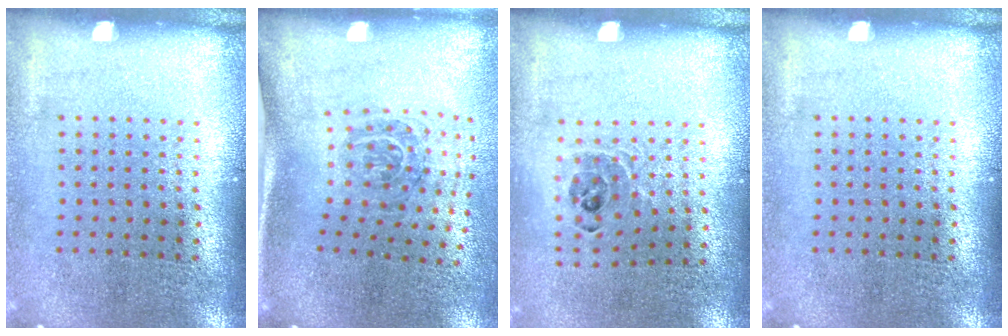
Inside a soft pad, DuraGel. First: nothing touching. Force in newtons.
{"total": 1.8, "press": 1.2, "slide": 1.4}
{"total": 0.9, "press": 0.9, "slide": 0.1}
{"total": 0.0}